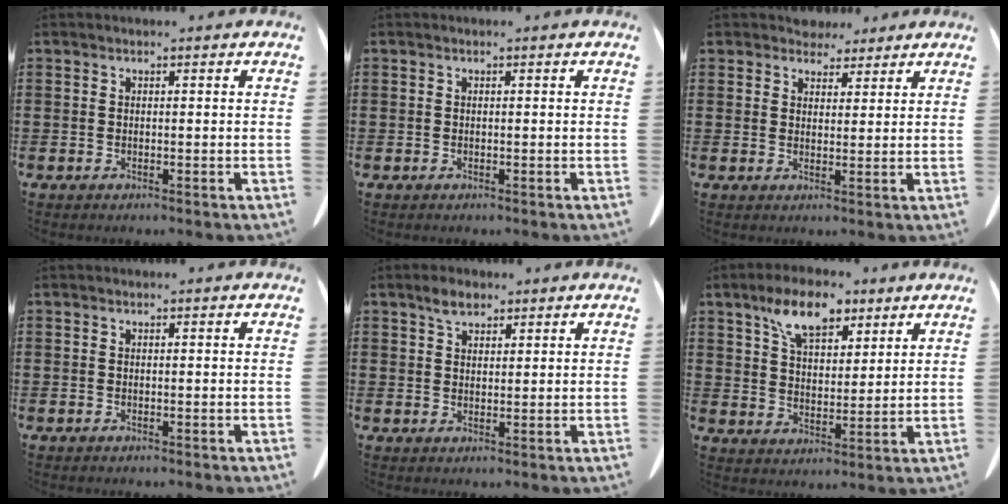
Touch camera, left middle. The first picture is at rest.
{"total": 0.0}
{"total": 3.9, "force": [3.4, 1.8, 0.3], "torque": [-0.011, -0.004, 0.064]}
{"total": 0.0}
{"total": 3.2, "force": [2.3, 1.6, 1.5], "torque": [-0.026, 0.002, 0.042]}
{"total": 8.9, "force": [6.1, 4.1, 5.0], "torque": [-0.103, -0.006, 0.109]}